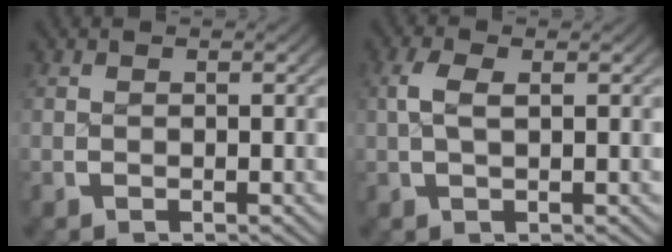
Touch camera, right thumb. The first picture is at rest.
{"total": 2.1, "force": [0.6, 0.8, 1.8], "torque": [-0.042, 0.003, 0.014]}